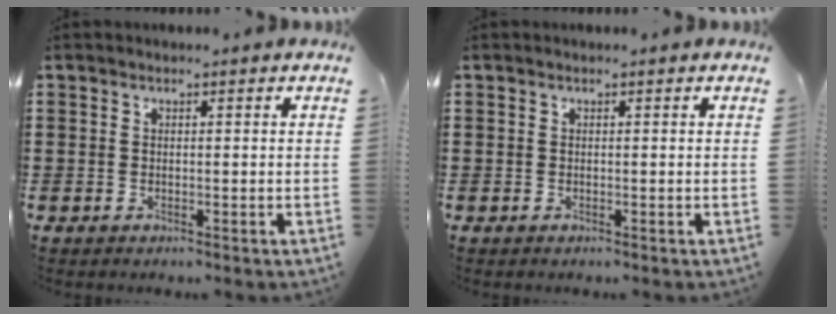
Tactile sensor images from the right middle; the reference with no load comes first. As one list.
[{"total": 0.0}]